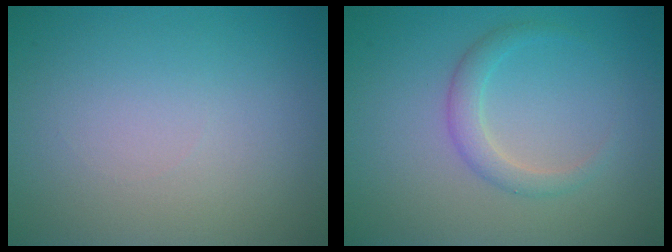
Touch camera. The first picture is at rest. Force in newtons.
{"total": 2.0, "press": 2.0, "slide": 0.0}